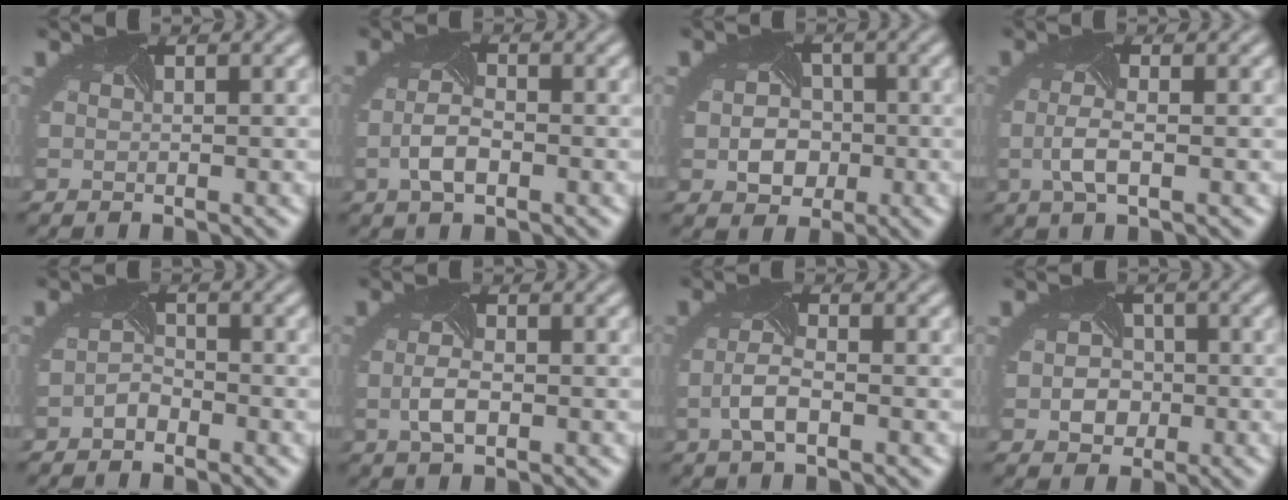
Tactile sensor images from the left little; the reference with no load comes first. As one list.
[{"total": 2.7, "force": [-1.0, 1.2, 2.2], "torque": [-0.055, -0.004, -0.020]}, {"total": 3.9, "force": [-0.6, 3.2, 2.1], "torque": [-0.033, -0.004, -0.010]}, {"total": 2.4, "force": [-0.5, 0.7, 2.3], "torque": [-0.057, -0.003, -0.010]}, {"total": 1.4, "force": [-1.3, 0.5, 0.3], "torque": [-0.013, 0.002, -0.025]}, {"total": 2.3, "force": [-0.6, 1.0, 2.0], "torque": [-0.049, -0.006, -0.010]}, {"total": 2.6, "force": [-0.9, 0.9, 2.3], "torque": [-0.060, -0.004, -0.019]}, {"total": 3.3, "force": [-0.4, 2.8, 1.7], "torque": [-0.018, -0.001, -0.009]}]